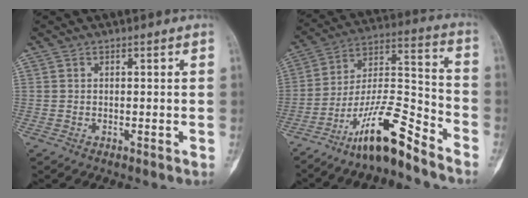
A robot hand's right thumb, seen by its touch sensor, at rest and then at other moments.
{"total": 14.8, "force": [-10.9, 3.2, 9.4], "torque": [-0.173, 0.096, -0.197]}